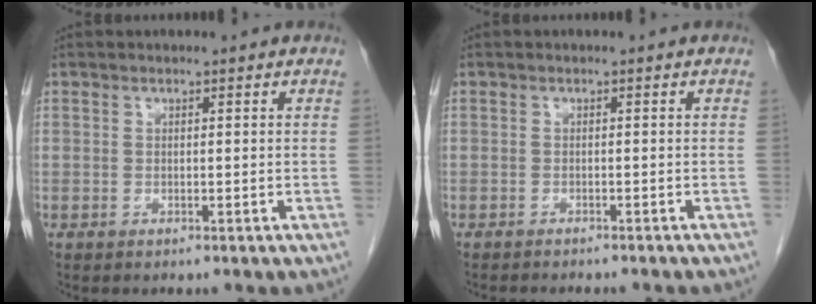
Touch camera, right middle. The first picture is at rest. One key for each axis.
{"total": 6.2, "fx": -5.6, "fy": 1.1, "fz": 2.5, "tx": -0.026, "ty": -0.008, "tz": -0.068}